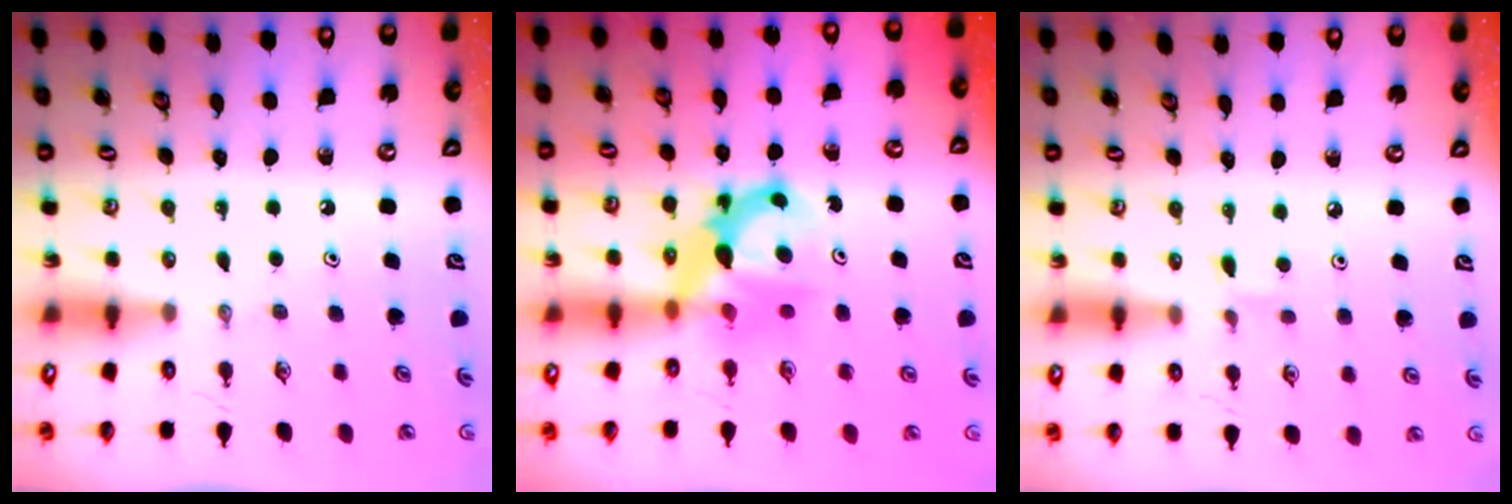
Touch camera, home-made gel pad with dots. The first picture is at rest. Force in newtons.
{"total": 7.6, "press": 7.5, "slide": 0.6}
{"total": 1.6, "press": 1.5, "slide": 0.2}